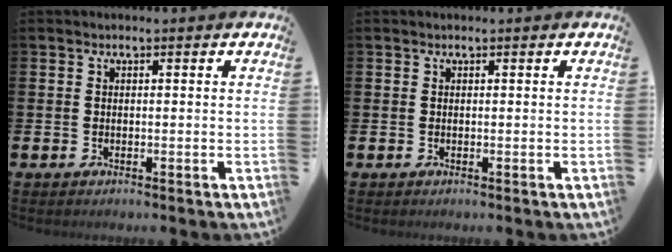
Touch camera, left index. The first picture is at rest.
{"total": 0.0}